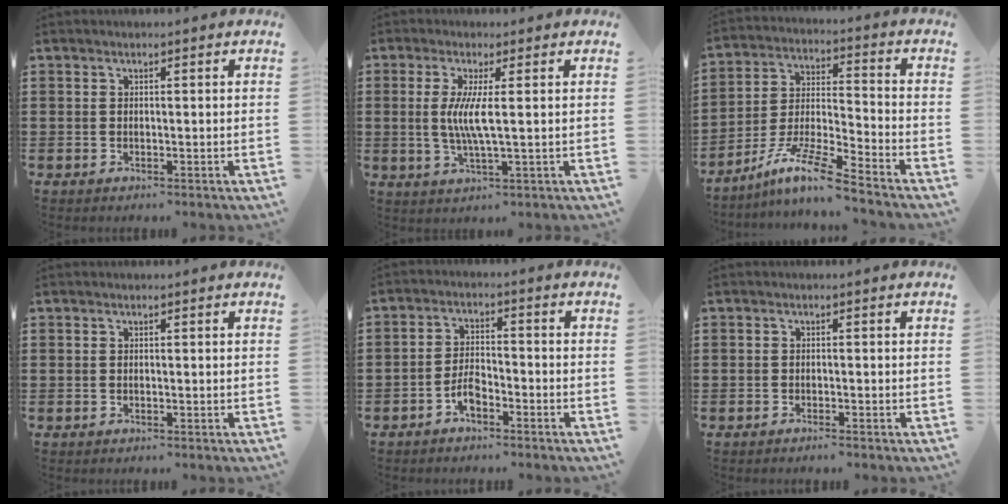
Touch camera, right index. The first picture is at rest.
{"total": 5.3, "force": [0.4, 0.1, 5.2], "torque": [-0.106, -0.010, 0.002]}
{"total": 10.2, "force": [-8.2, 0.6, 6.0], "torque": [-0.124, 0.007, -0.164]}
{"total": 0.0}
{"total": 3.6, "force": [-2.3, 1.5, 2.3], "torque": [-0.055, 0.005, -0.050]}
{"total": 0.9, "force": [-0.8, 0.0, 0.2], "torque": [-0.007, -0.002, -0.017]}